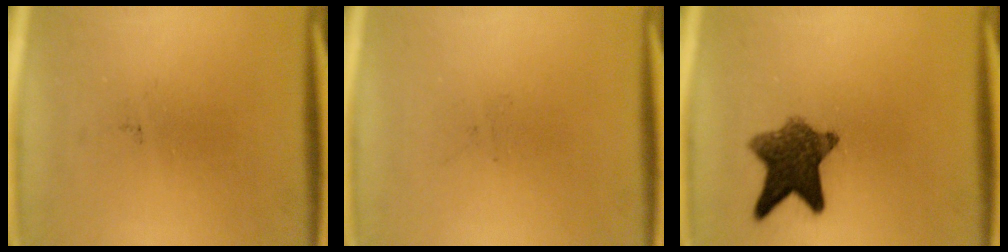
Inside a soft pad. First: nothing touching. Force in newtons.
{"total": 0.0}
{"total": 8.8}